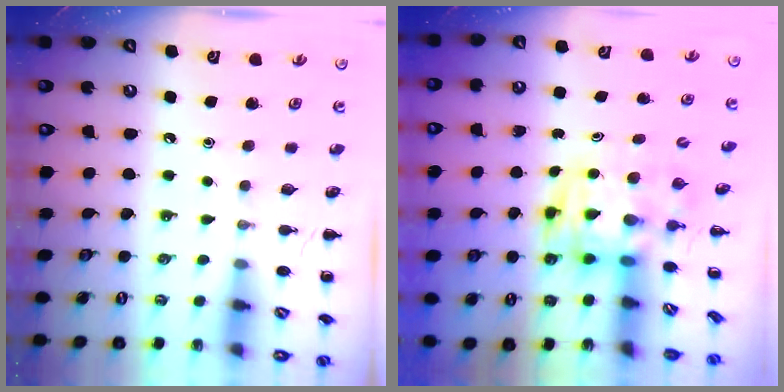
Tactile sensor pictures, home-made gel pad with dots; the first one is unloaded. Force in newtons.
{"total": 3.0, "press": 3.0, "slide": 0.6}